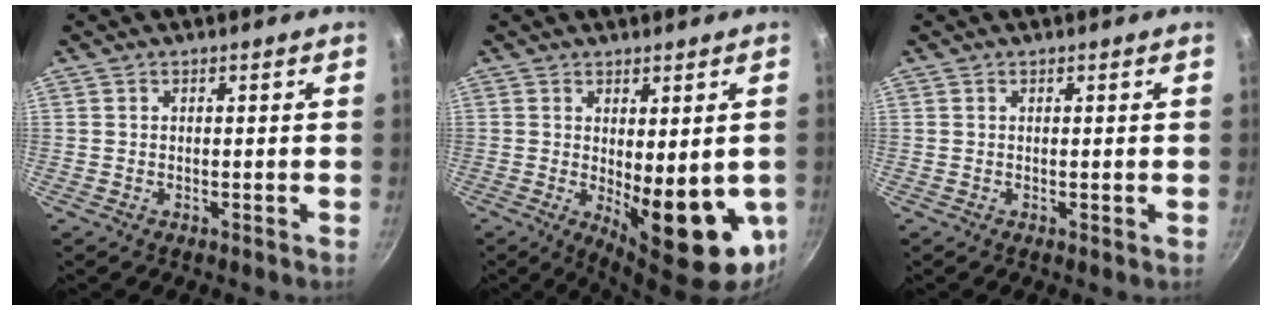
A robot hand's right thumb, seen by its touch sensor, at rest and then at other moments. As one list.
[{"total": 15.2, "force": [-2.1, 5.8, 13.9], "torque": [-0.167, -0.027, -0.012]}, {"total": 0.0}]